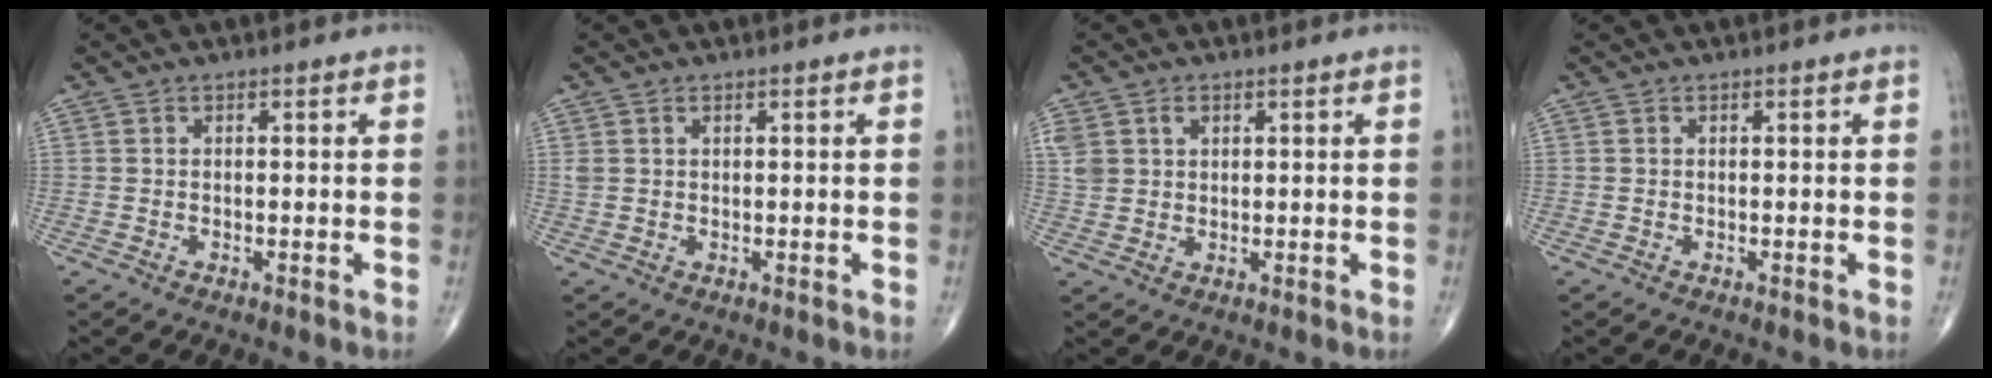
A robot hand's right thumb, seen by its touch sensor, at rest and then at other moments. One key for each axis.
{"total": 1.3, "fx": 0.6, "fy": 0.8, "fz": 0.8, "tx": -0.020, "ty": 0.008, "tz": 0.019}
{"total": 5.6, "fx": 2.1, "fy": 4.4, "fz": 2.8, "tx": -0.056, "ty": 0.003, "tz": 0.051}
{"total": 0.0}